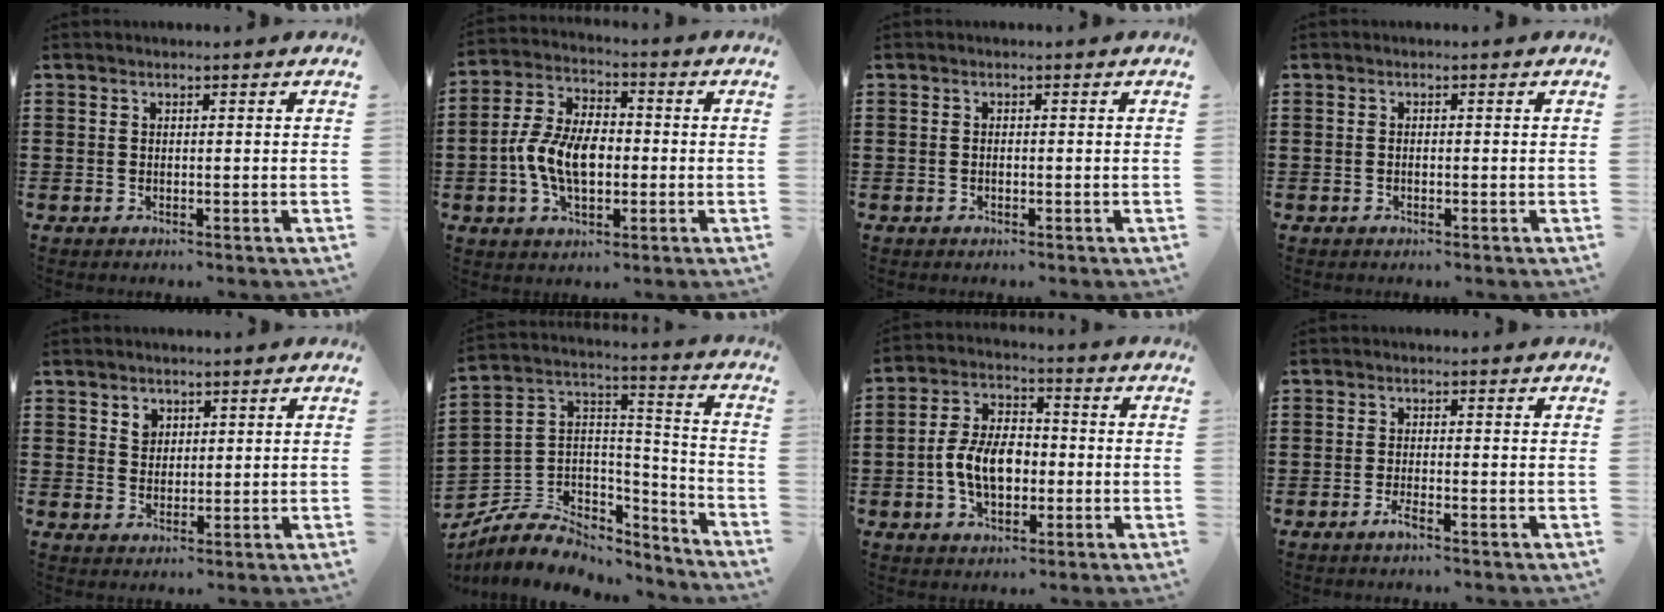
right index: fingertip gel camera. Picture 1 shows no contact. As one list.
[{"total": 8.7, "force": [-1.5, 5.1, 6.9], "torque": [-0.160, 0.004, -0.034]}, {"total": 0.6, "force": [-0.2, 0.1, 0.5], "torque": [-0.012, -0.004, -0.003]}, {"total": 0.7, "force": [-0.2, 0.2, 0.6], "torque": [-0.015, -0.004, -0.003]}, {"total": 2.4, "force": [1.5, 1.8, 0.5], "torque": [-0.016, 0.007, 0.028]}, {"total": 7.0, "force": [-4.5, 5.1, 1.7], "torque": [-0.053, 0.003, -0.083]}, {"total": 7.9, "force": [-1.4, 4.9, 6.0], "torque": [-0.139, 0.005, -0.033]}, {"total": 2.1, "force": [-1.3, 0.2, 1.6], "torque": [-0.043, -0.009, -0.027]}]